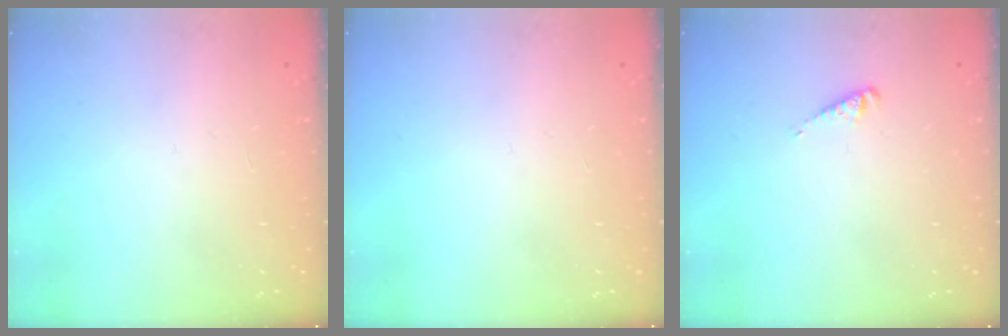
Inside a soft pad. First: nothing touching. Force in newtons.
{"total": 0.0}
{"total": 2.8, "press": 2.8, "slide": 0.3}